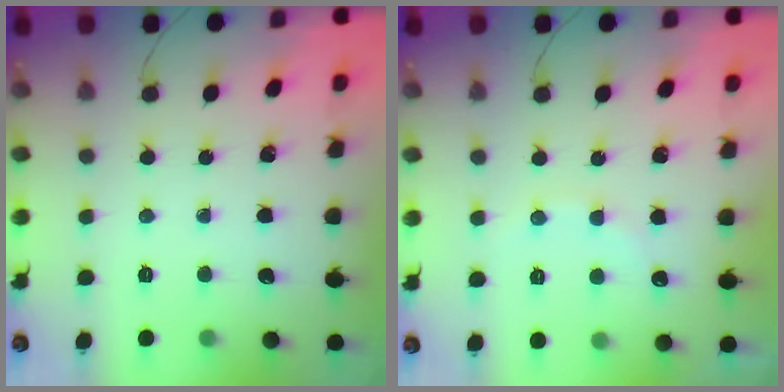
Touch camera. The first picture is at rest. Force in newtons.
{"total": 6.6, "press": 6.5, "slide": 1.1}